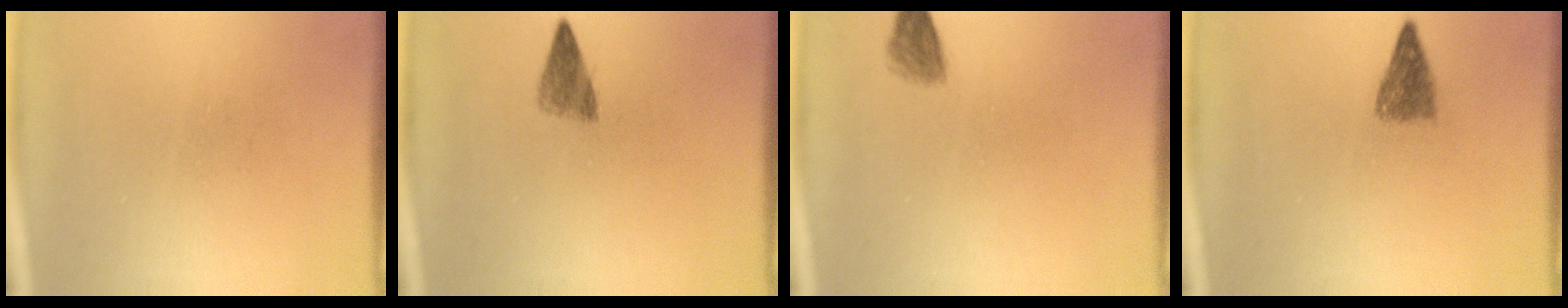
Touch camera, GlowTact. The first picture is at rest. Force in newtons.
{"total": 2.8}
{"total": 2.0}
{"total": 2.9}